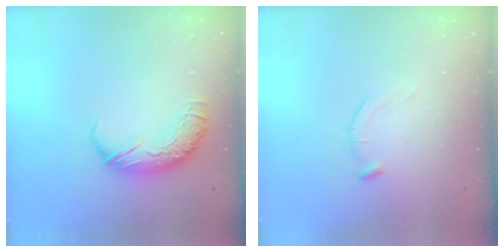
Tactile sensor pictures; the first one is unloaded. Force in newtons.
{"total": 7.8, "press": 7.7, "slide": 0.6}